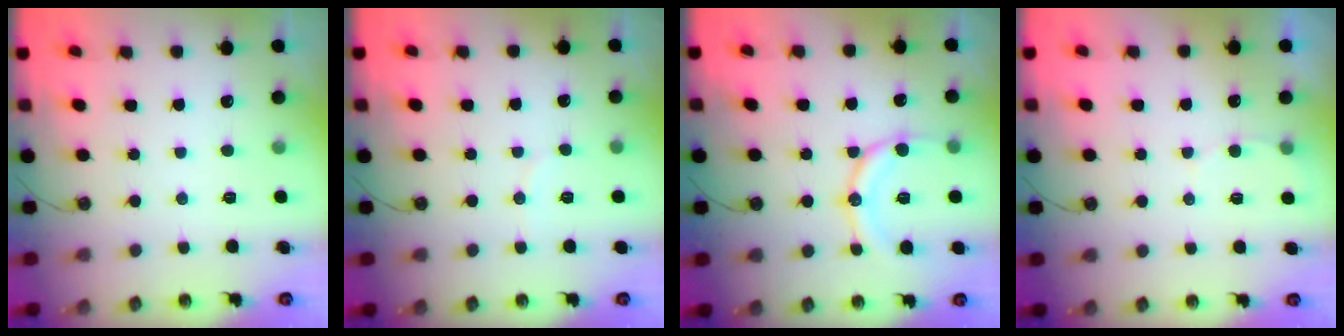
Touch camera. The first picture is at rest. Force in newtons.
{"total": 1.8, "press": 1.8, "slide": 0.2}
{"total": 14.1, "press": 13.8, "slide": 3.0}
{"total": 3.6, "press": 3.6, "slide": 0.4}